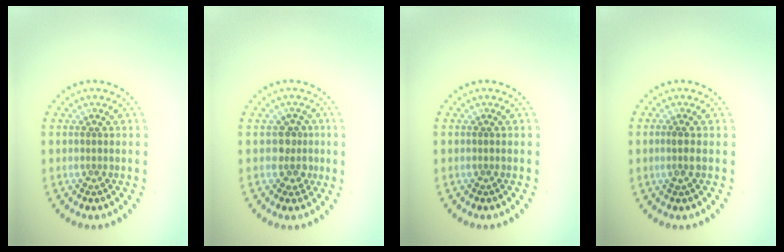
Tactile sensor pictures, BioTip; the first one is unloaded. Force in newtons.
{"total": 2.1, "press": 1.8, "slide": 1.1}
{"total": 0.0}
{"total": 1.1, "press": 1.0, "slide": 0.4}